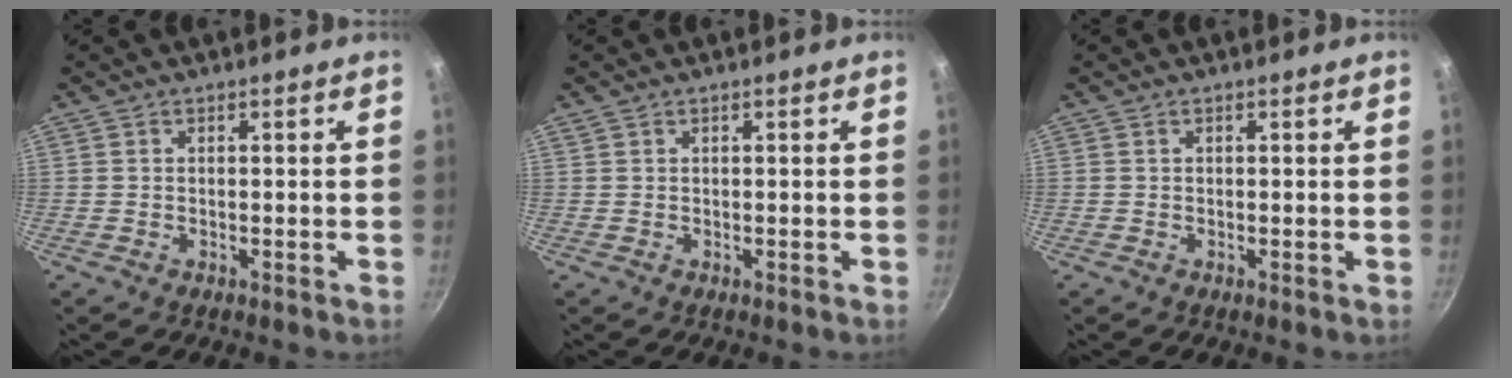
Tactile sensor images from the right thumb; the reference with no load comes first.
{"total": 0.0}
{"total": 0.0}